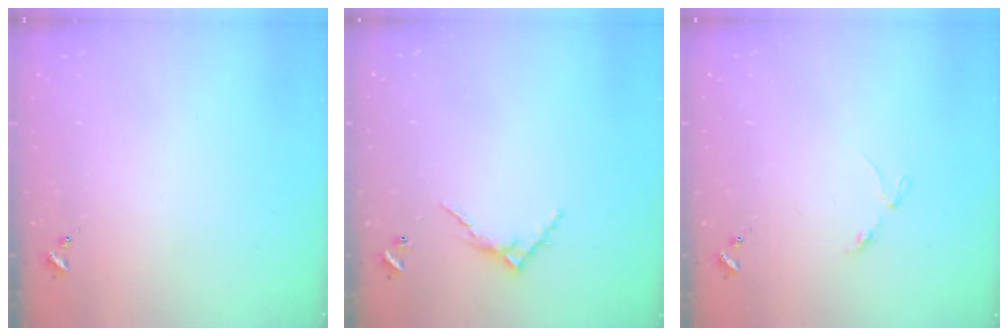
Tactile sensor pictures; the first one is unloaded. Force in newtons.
{"total": 5.7, "press": 5.7, "slide": 0.5}
{"total": 2.9, "press": 2.8, "slide": 0.4}